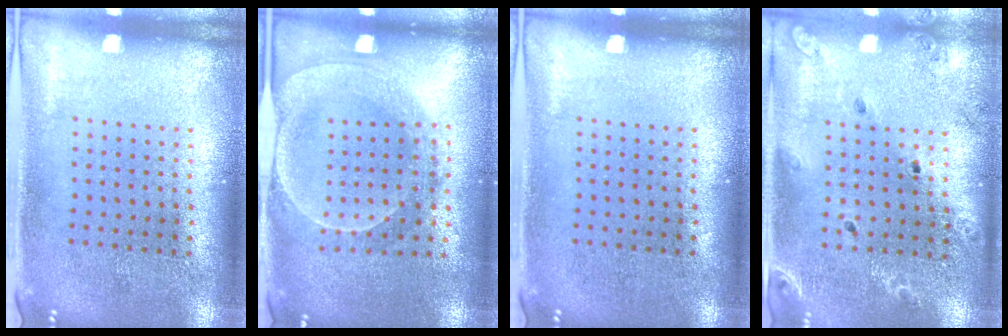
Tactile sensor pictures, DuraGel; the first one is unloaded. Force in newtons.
{"total": 1.9, "press": 1.8, "slide": 0.6}
{"total": 0.0}
{"total": 1.5, "press": 1.5, "slide": 0.1}